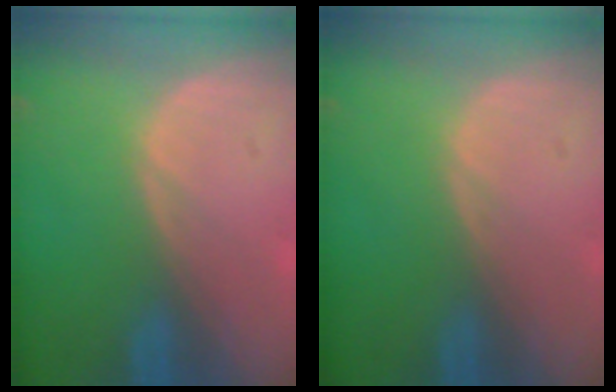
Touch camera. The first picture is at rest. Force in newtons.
{"total": 0.0}